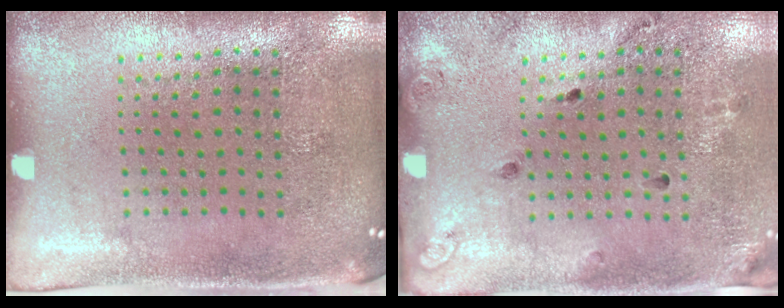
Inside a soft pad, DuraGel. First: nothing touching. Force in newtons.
{"total": 1.8, "press": 1.2, "slide": 1.3}